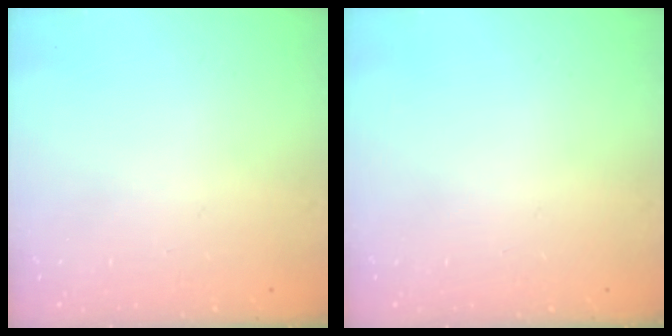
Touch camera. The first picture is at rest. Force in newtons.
{"total": 0.0}